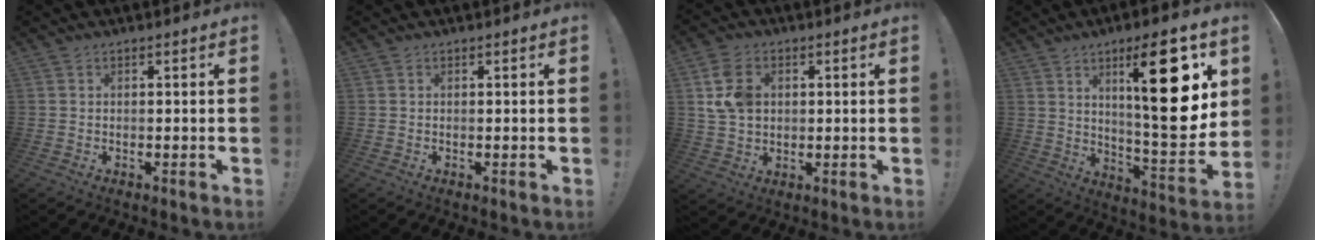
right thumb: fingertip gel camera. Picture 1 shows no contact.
{"total": 0.0}
{"total": 10.2, "force": [2.5, 7.6, 6.3], "torque": [-0.119, 0.005, 0.048]}
{"total": 23.0, "force": [8.8, 6.0, 20.4], "torque": [-0.292, -0.046, 0.127]}